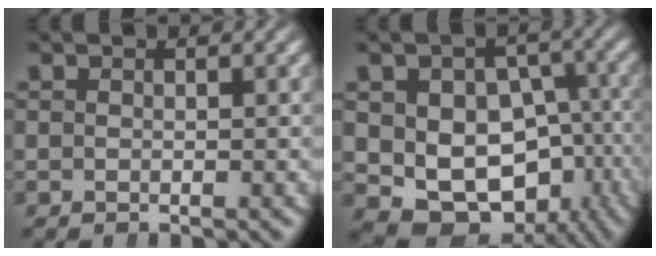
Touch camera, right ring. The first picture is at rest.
{"total": 14.1, "force": [-4.7, 11.1, 7.3], "torque": [-0.139, -0.088, -0.043]}